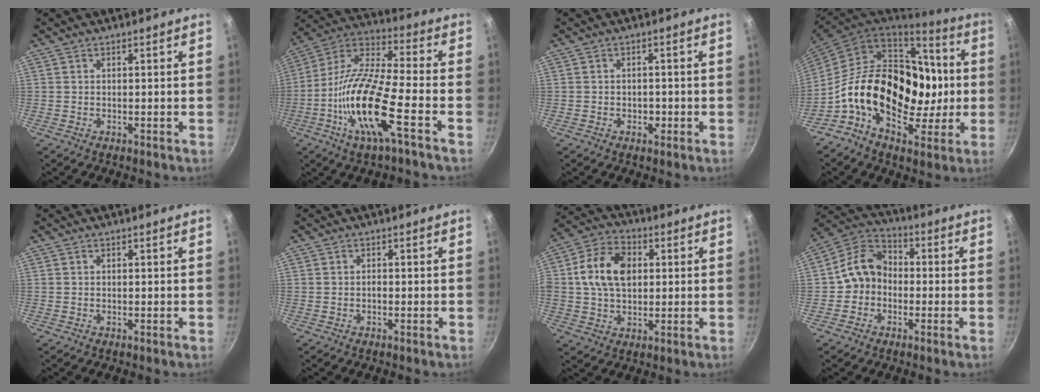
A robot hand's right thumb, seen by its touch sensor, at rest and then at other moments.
{"total": 17.5, "force": [-6.4, 3.9, 15.8], "torque": [-0.309, 0.035, -0.143]}
{"total": 2.1, "force": [-0.7, 1.6, 1.2], "torque": [-0.011, 0.005, -0.010]}
{"total": 26.5, "force": [-1.7, 18.1, 19.2], "torque": [-0.288, 0.038, -0.027]}
{"total": 0.0}
{"total": 0.6, "force": [-0.3, 0.3, 0.4], "torque": [-0.007, 0.004, -0.006]}
{"total": 12.1, "force": [1.8, 8.4, 8.5], "torque": [-0.136, 0.012, 0.019]}
{"total": 8.9, "force": [-1.3, 7.5, 4.7], "torque": [-0.051, 0.033, -0.045]}